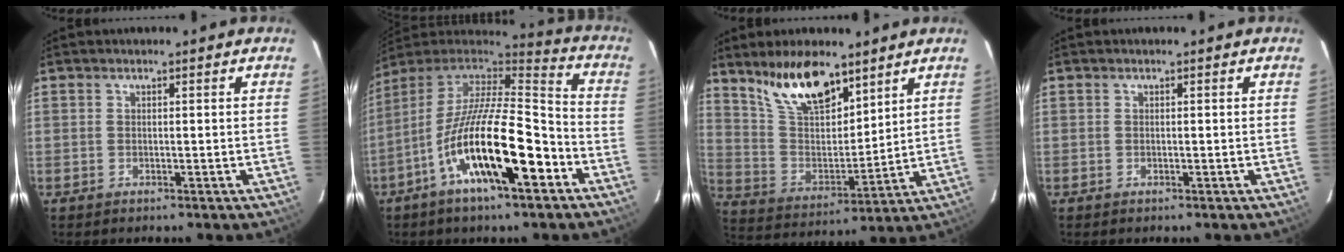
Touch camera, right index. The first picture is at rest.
{"total": 21.1, "force": [-9.4, 5.9, 18.0], "torque": [-0.314, -0.023, -0.173]}
{"total": 15.0, "force": [10.6, 5.9, 8.9], "torque": [-0.169, 0.009, 0.208]}
{"total": 0.0}